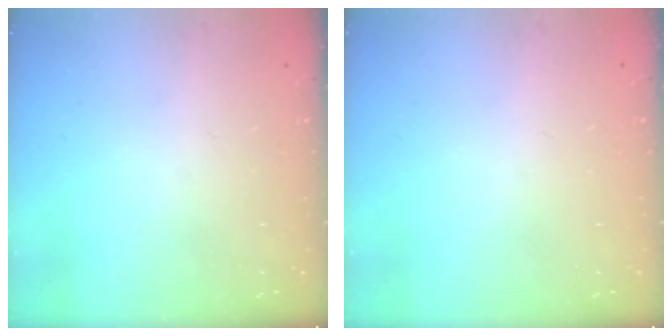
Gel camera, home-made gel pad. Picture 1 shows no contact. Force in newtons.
{"total": 0.6, "press": 0.6, "slide": 0.2}